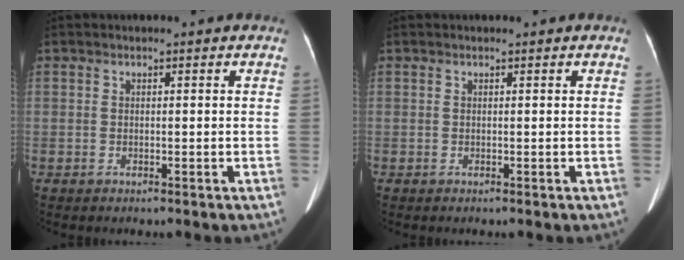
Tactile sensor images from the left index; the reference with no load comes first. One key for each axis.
{"total": 0.0}